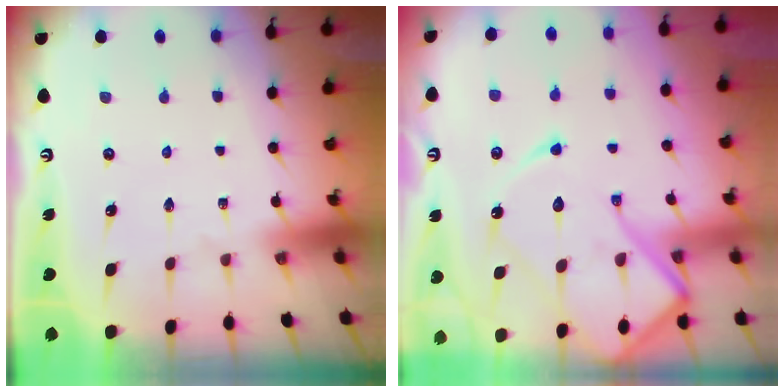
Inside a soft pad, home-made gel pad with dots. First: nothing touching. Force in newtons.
{"total": 17.8, "press": 17.7, "slide": 1.8}